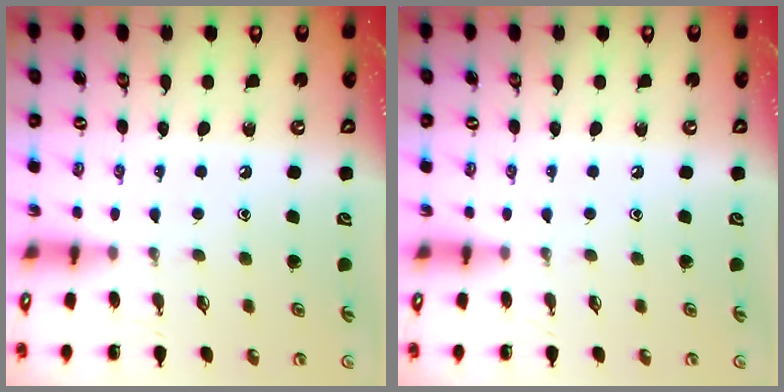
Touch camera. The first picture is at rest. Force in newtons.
{"total": 0.0}